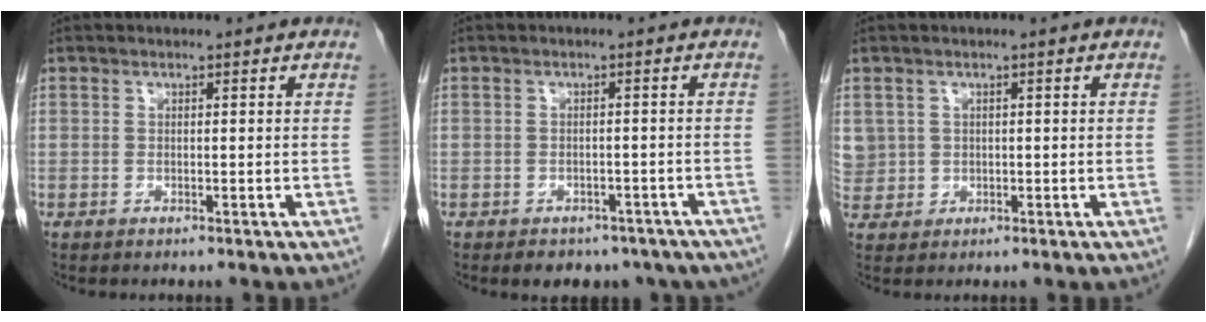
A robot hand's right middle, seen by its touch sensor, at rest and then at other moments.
{"total": 9.1, "force": [-6.9, 5.1, 2.8], "torque": [-0.024, 0.001, -0.073]}
{"total": 4.6, "force": [1.2, 4.4, 0.6], "torque": [-0.019, 0.012, 0.035]}